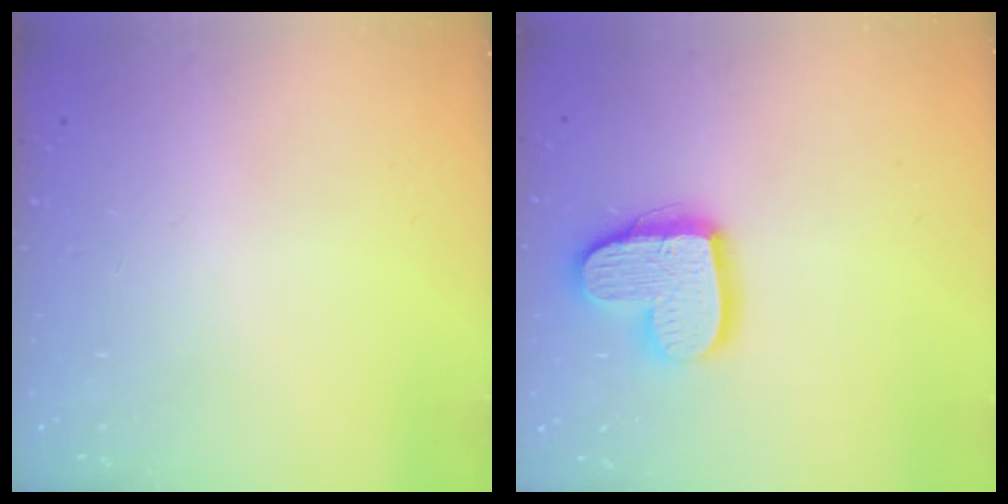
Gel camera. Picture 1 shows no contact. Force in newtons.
{"total": 14.9, "press": 14.8, "slide": 1.1}